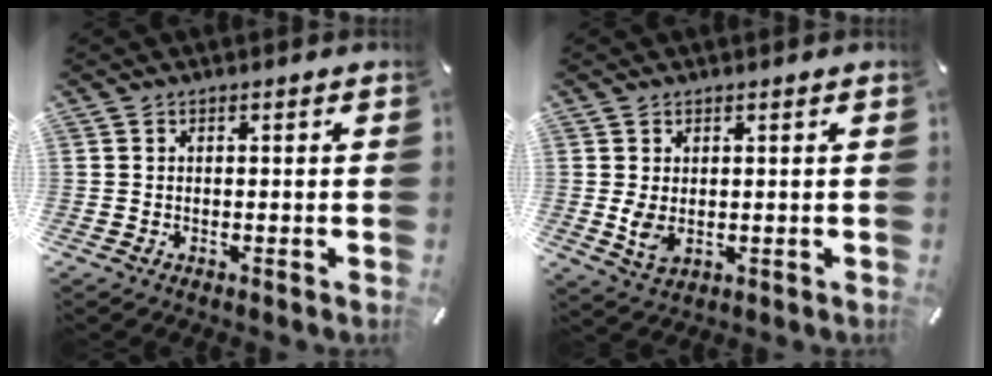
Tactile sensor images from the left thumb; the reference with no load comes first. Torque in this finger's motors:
{"motor_torque": [0.43, 1.35, 0.44, -0.22, 0.16]}